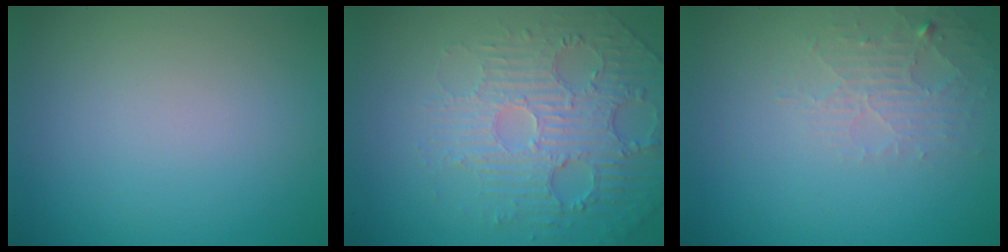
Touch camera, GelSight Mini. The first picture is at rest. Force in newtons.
{"total": 5.3, "press": 3.8, "slide": 3.6}
{"total": 2.2, "press": 2.2, "slide": 0.5}